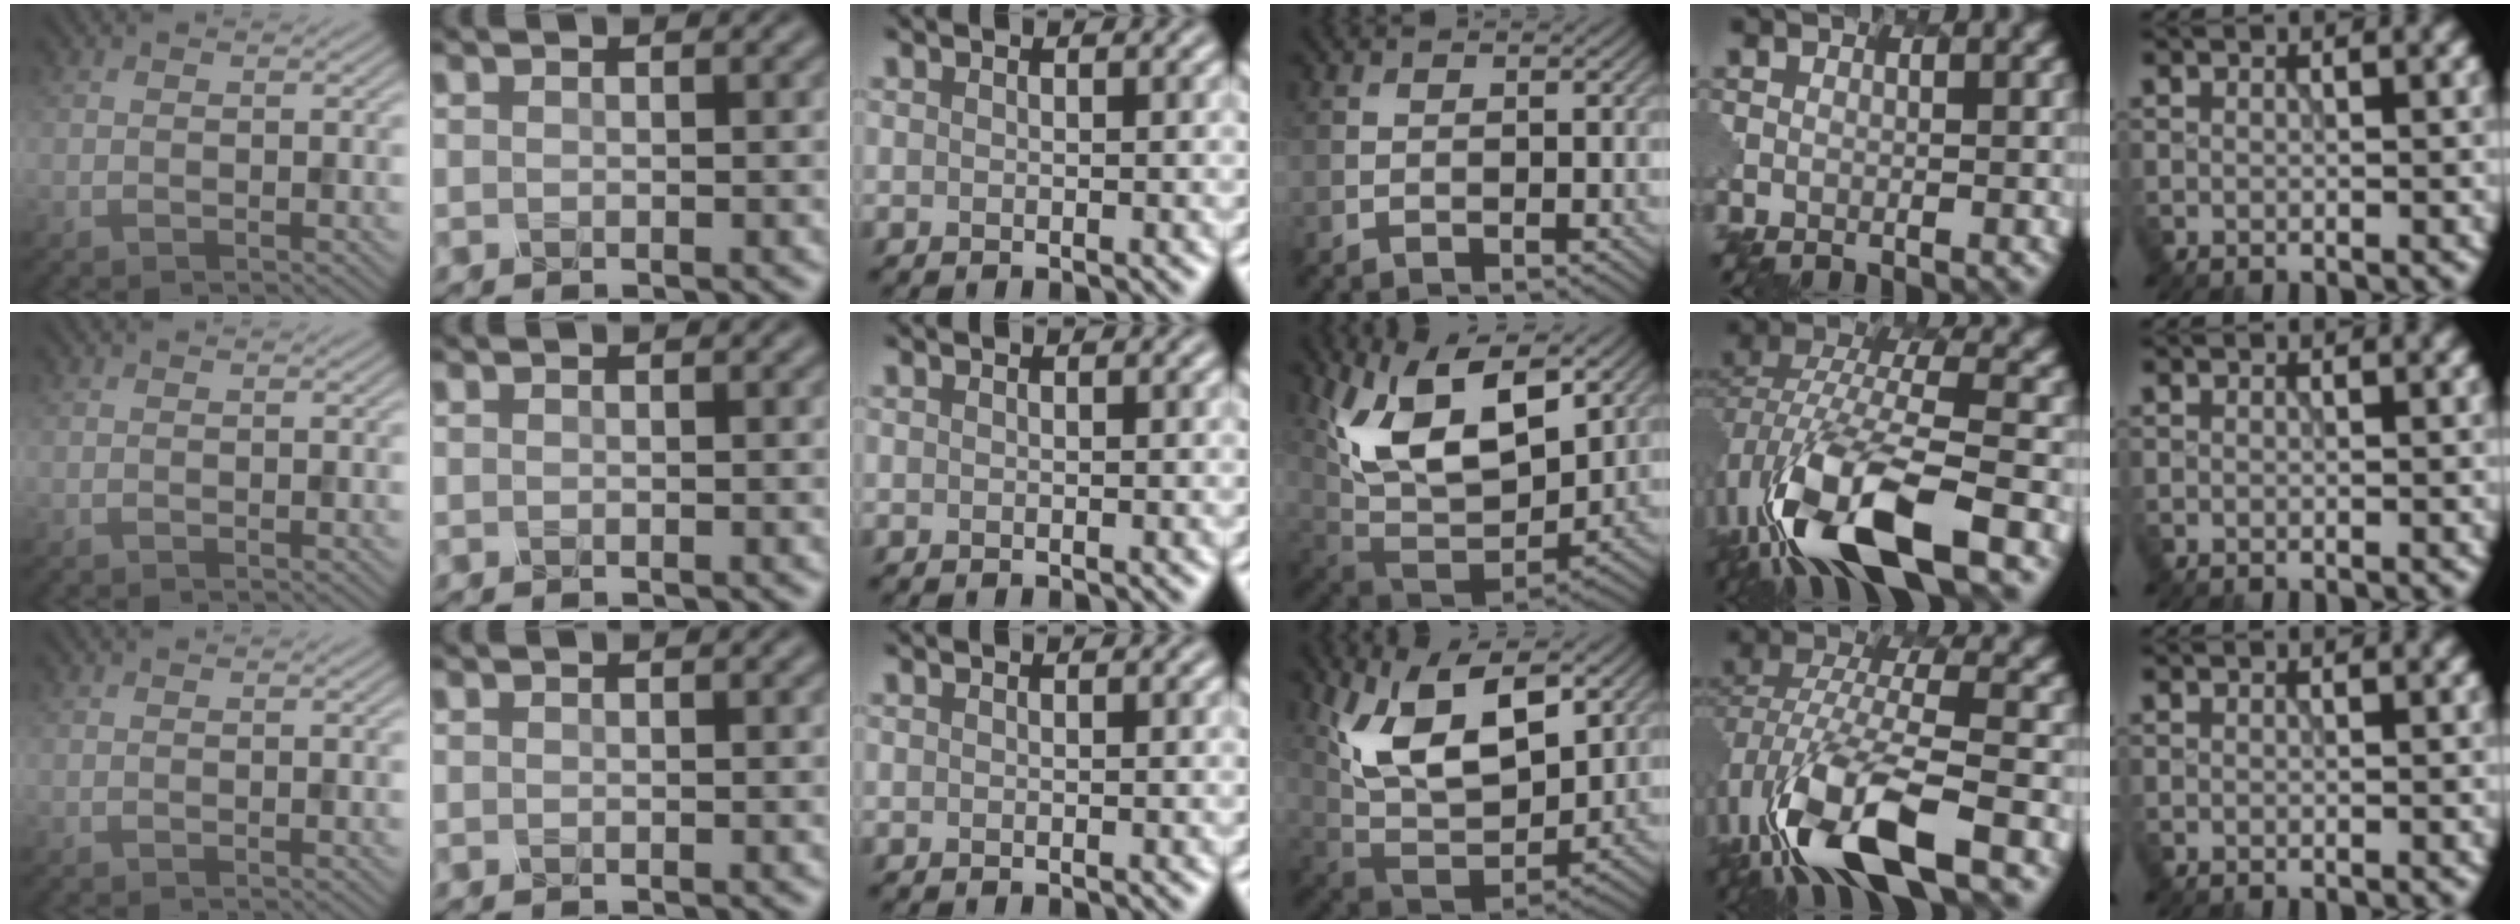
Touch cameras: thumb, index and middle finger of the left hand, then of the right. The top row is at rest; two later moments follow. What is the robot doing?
{"motion": "insert", "object": "pen bag"}